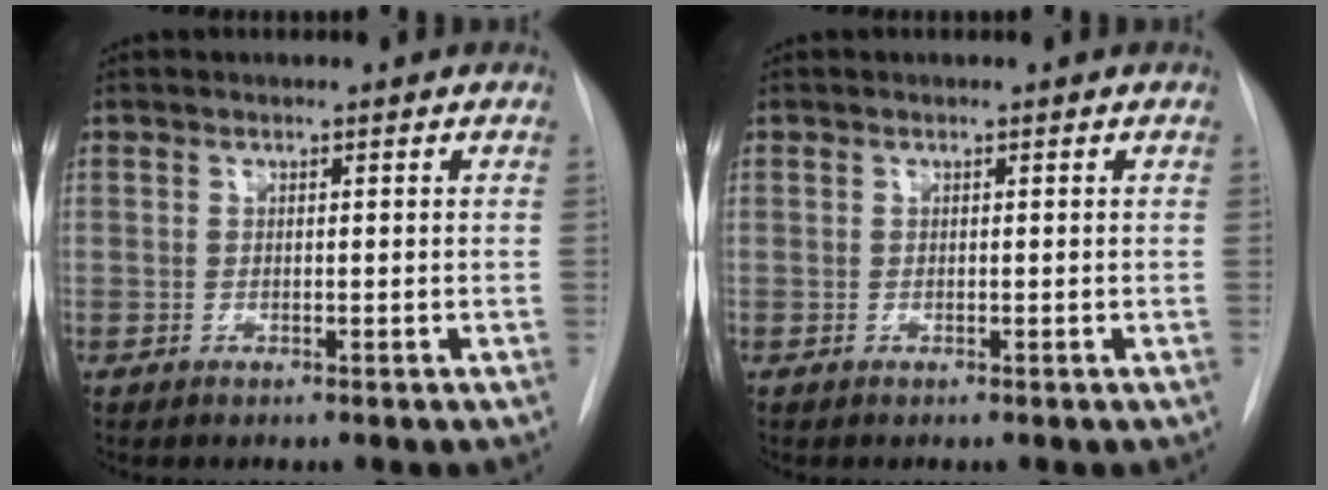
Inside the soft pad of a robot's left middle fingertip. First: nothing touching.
{"total": 0.0}